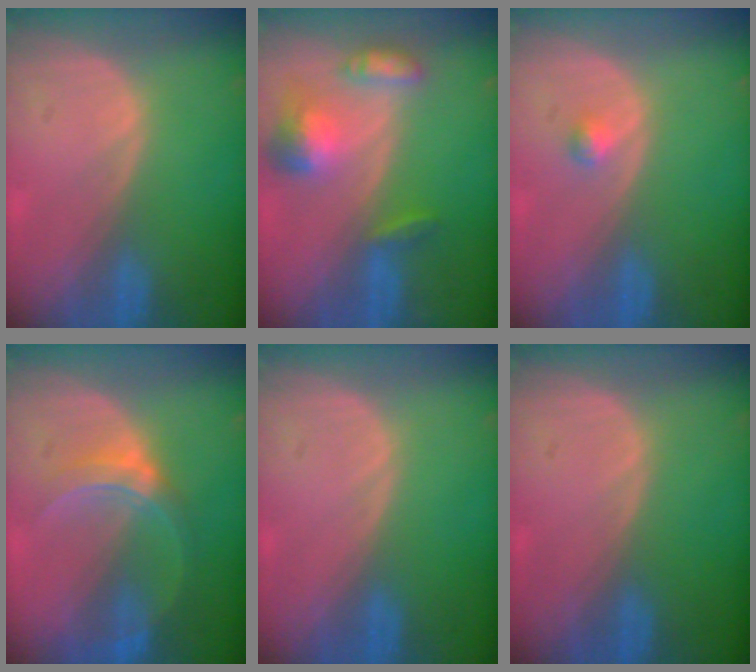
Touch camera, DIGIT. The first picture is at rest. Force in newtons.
{"total": 7.0, "press": 6.6, "slide": 2.5}
{"total": 1.1, "press": 1.1, "slide": 0.1}
{"total": 5.9, "press": 5.8, "slide": 1.2}
{"total": 0.0}
{"total": 0.0}